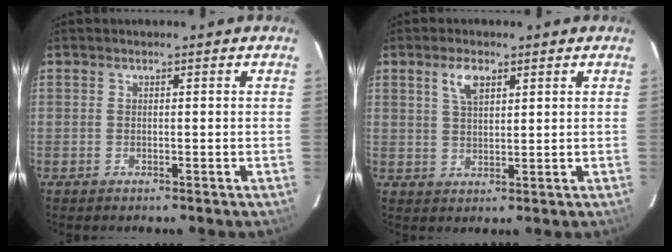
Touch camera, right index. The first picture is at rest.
{"total": 4.4, "force": [2.4, 2.0, 3.1], "torque": [-0.057, 0.007, 0.046]}